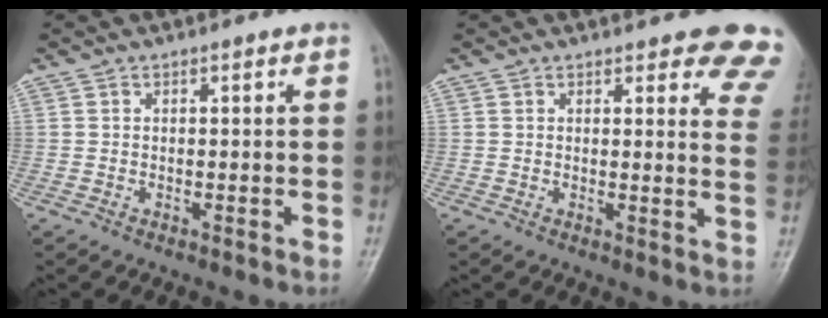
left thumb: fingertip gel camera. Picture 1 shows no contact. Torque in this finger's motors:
{"motor_torque": [0.79, 0.66, 1.43, -1.34, 0.05]}